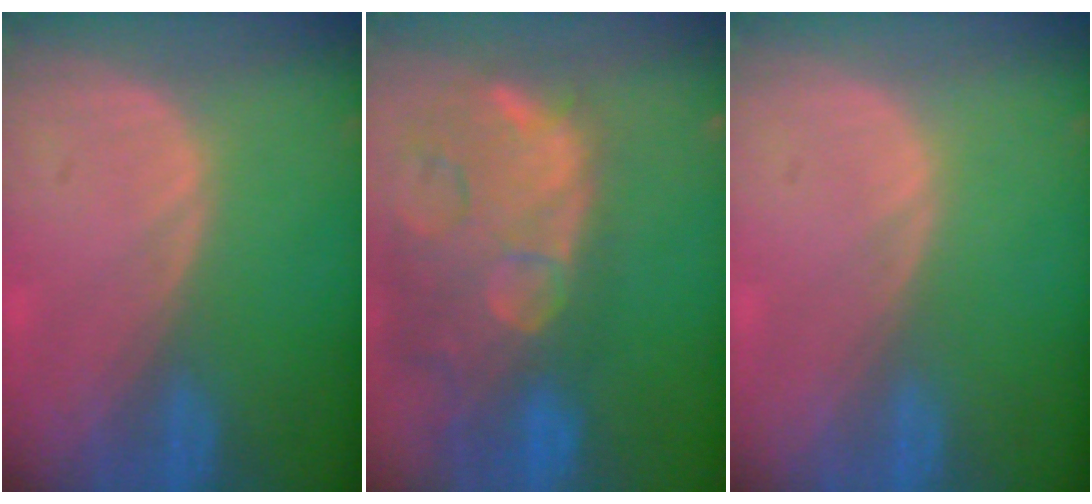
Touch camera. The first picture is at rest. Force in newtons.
{"total": 14.9, "press": 11.9, "slide": 9.0}
{"total": 0.0}